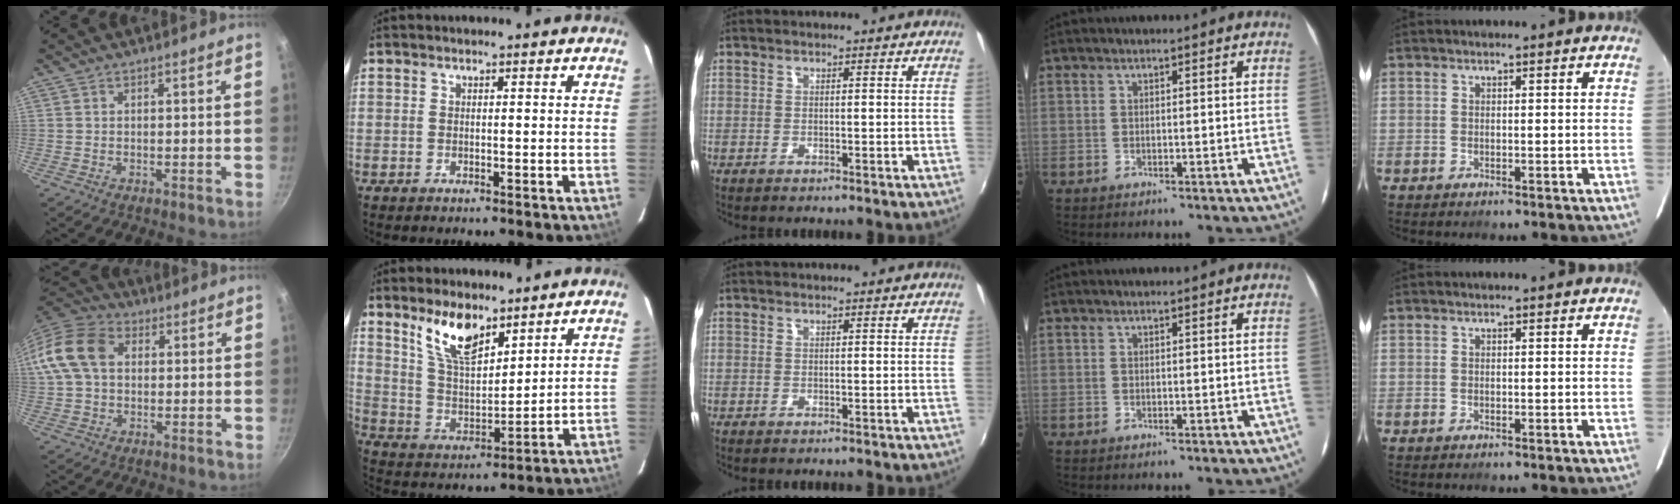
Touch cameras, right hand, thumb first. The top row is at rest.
{"thumb": {"total": 13.0, "force": [2.2, 9.4, 8.7], "torque": [-0.154, 0.027, 0.024]}, "index": {"total": 11.0, "force": [7.5, 4.2, 6.8], "torque": [-0.123, 0.002, 0.150]}}